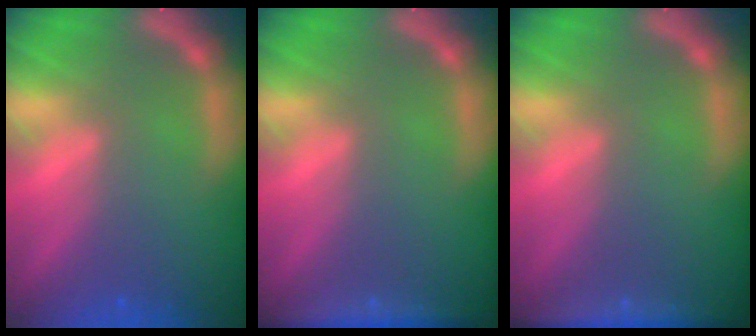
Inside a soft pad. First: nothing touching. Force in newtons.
{"total": 3.5}
{"total": 4.0}